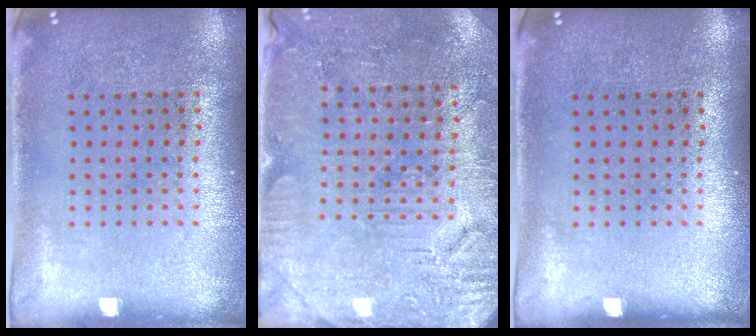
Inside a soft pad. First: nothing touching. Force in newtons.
{"total": 3.0, "press": 2.9, "slide": 0.6}
{"total": 0.0}